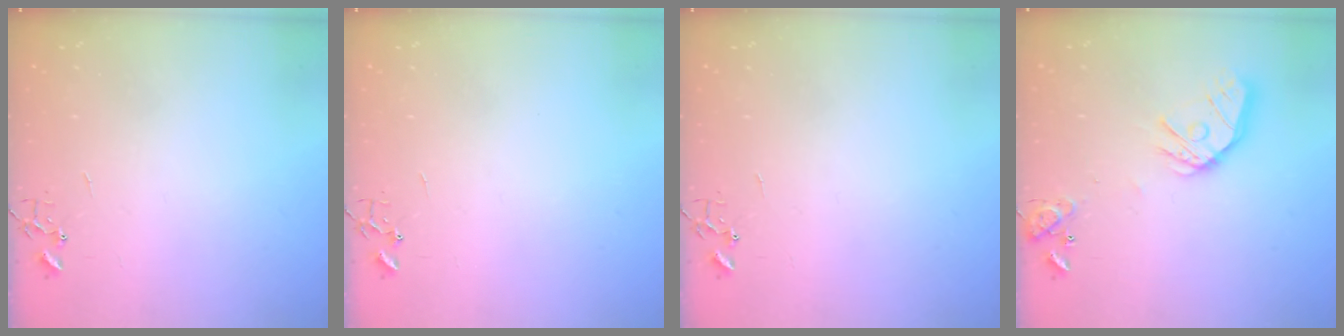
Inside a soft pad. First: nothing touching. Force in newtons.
{"total": 0.0}
{"total": 0.0}
{"total": 15.4, "press": 15.3, "slide": 2.1}